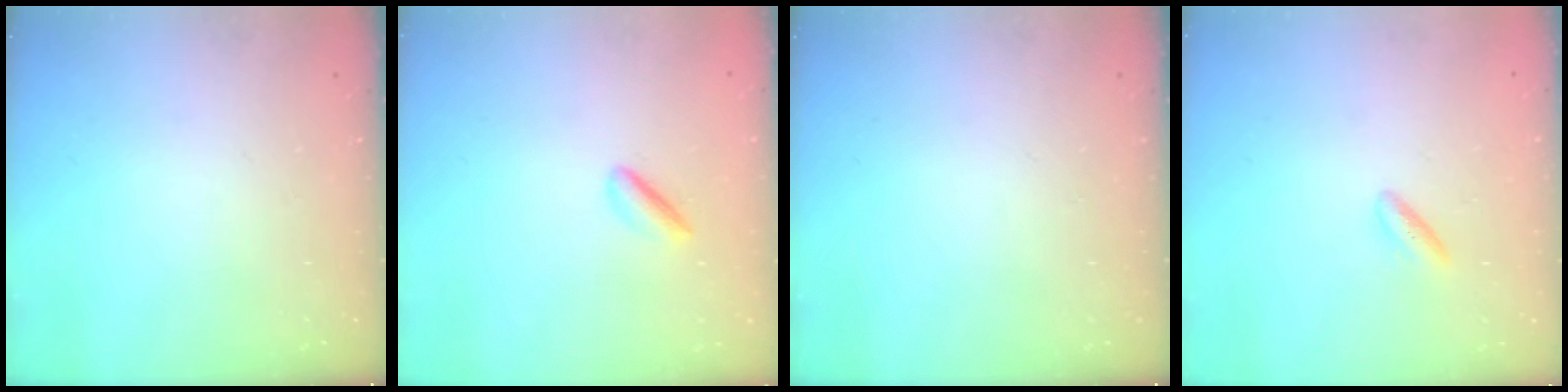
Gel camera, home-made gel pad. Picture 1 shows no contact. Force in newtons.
{"total": 2.3, "press": 2.2, "slide": 0.3}
{"total": 0.0}
{"total": 3.7, "press": 3.5, "slide": 1.3}